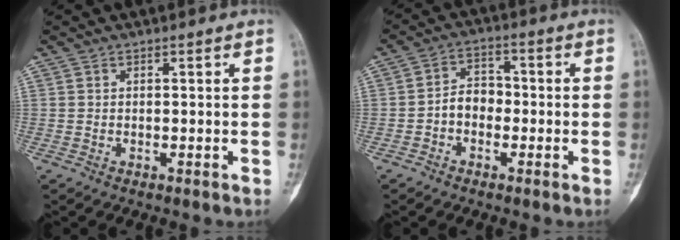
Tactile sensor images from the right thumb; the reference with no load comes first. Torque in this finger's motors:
{"motor_torque": [0.03, 0.03, 0.66, -0.04, 0.02]}